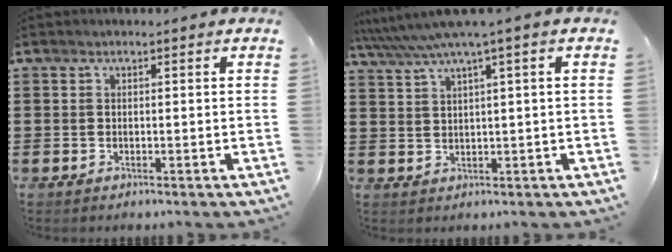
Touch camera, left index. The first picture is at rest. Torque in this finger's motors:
{"motor_torque": [1.10, -1.04, 0.65, 0.21]}